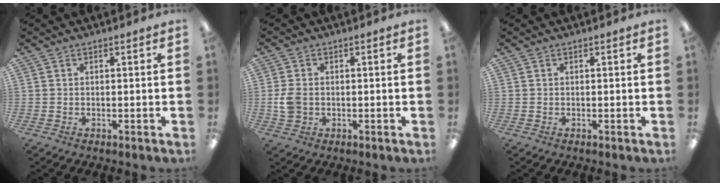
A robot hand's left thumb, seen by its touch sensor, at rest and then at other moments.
{"total": 4.2, "force": [-0.3, 3.3, 2.6], "torque": [-0.059, 0.003, -0.008]}
{"total": 0.0}